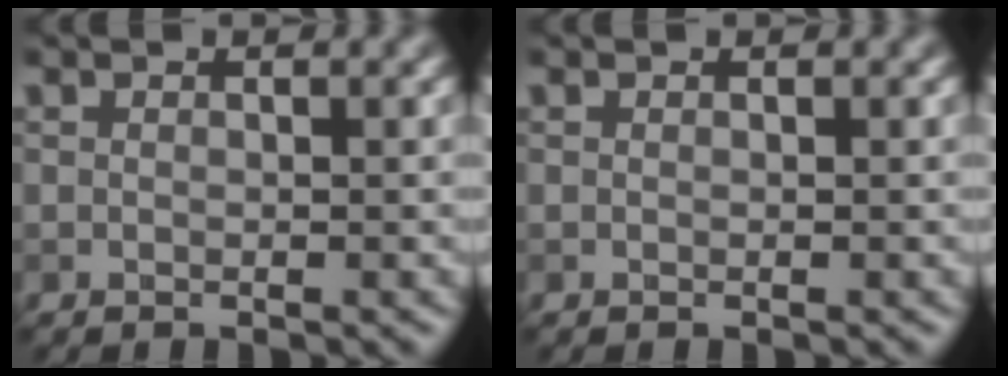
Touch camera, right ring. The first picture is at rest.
{"total": 0.0}